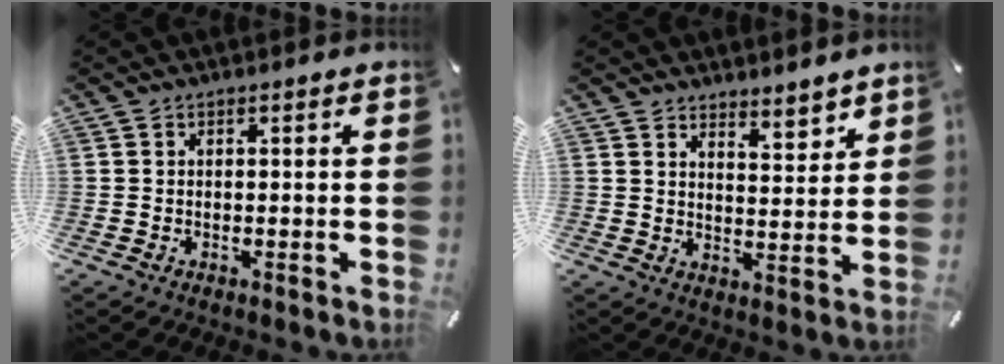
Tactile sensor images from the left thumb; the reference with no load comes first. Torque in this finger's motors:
{"motor_torque": [-0.25, -0.15, 0.01, -0.14, 0.07]}